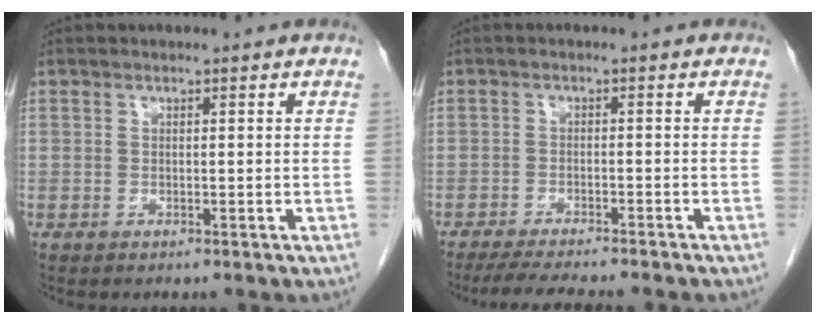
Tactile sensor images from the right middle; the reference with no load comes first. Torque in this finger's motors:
{"motor_torque": [1.11, -1.03, 0.11, 0.04]}